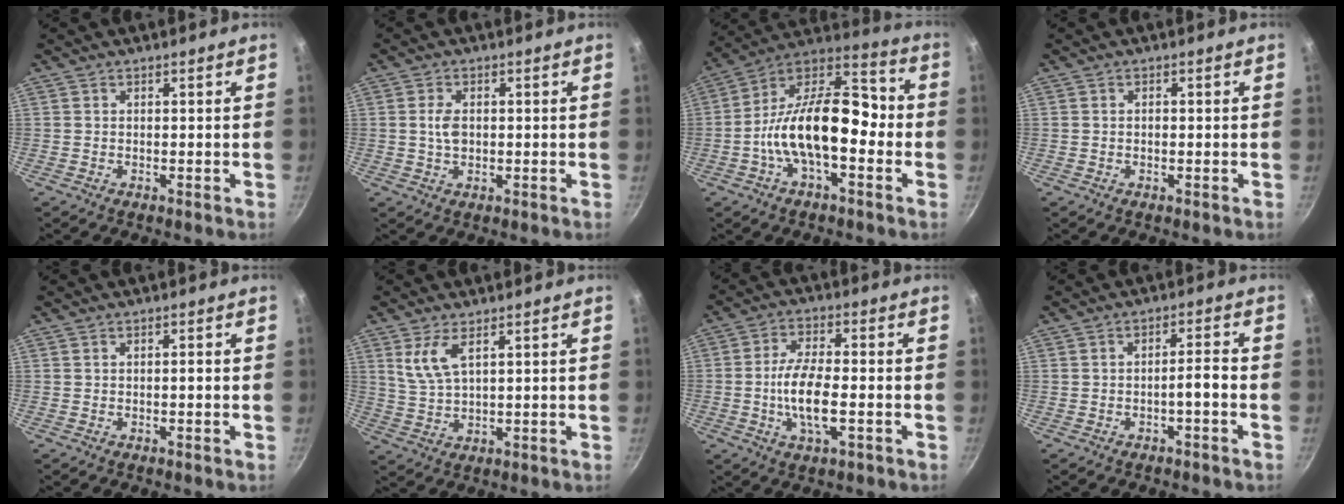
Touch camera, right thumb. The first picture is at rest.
{"total": 3.5, "force": [0.3, 2.2, 2.7], "torque": [-0.051, 0.001, 0.006]}
{"total": 19.6, "force": [-3.0, 9.5, 16.9], "torque": [-0.279, 0.051, -0.059]}
{"total": 0.7, "force": [0.0, 0.4, 0.6], "torque": [-0.012, 0.002, 0.001]}
{"total": 0.6, "force": [-0.1, 0.2, 0.6], "torque": [-0.009, 0.002, 0.000]}
{"total": 5.6, "force": [2.7, 2.0, 4.4], "torque": [-0.095, -0.011, 0.068]}
{"total": 9.6, "force": [-1.9, 4.0, 8.5], "torque": [-0.166, 0.011, -0.037]}
{"total": 3.1, "force": [-1.2, 0.7, 2.7], "torque": [-0.046, 0.021, -0.018]}